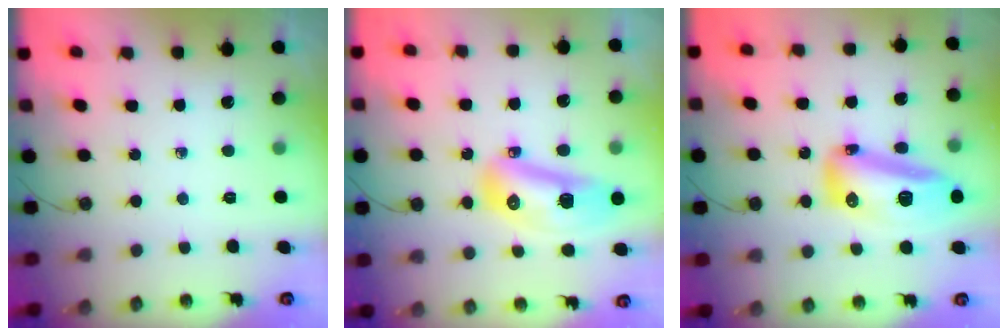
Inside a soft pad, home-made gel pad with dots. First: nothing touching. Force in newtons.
{"total": 14.1, "press": 14.0, "slide": 1.7}
{"total": 23.9, "press": 19.7, "slide": 13.5}